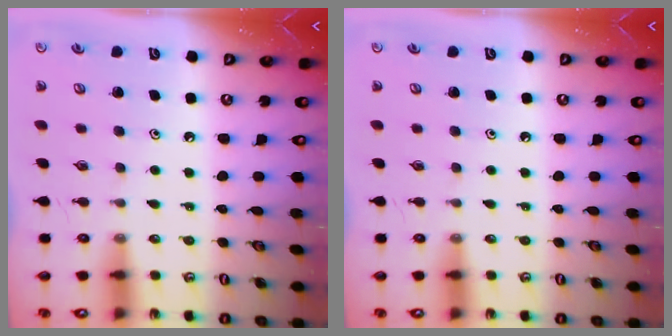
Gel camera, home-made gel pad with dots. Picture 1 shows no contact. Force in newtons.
{"total": 0.0}